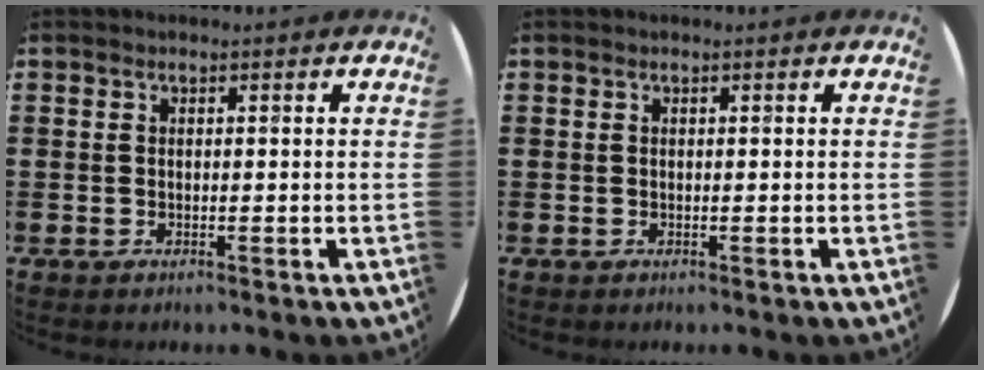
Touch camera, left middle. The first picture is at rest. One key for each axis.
{"total": 0.0}